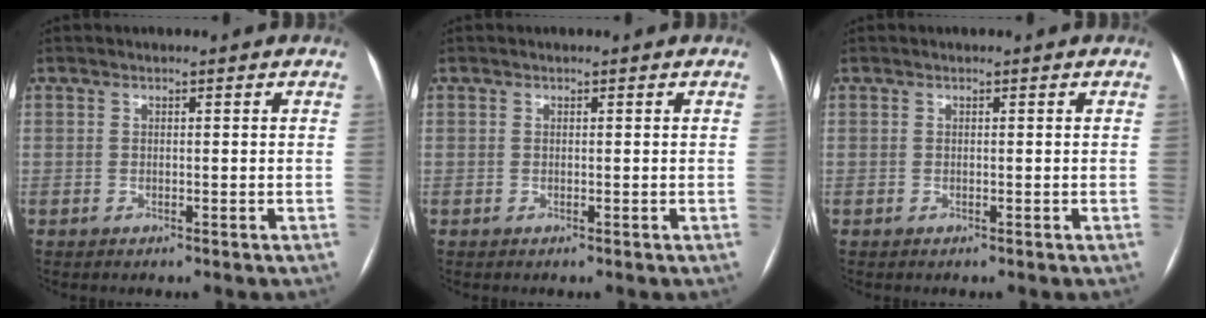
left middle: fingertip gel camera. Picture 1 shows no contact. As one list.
[{"total": 0.0}, {"total": 0.0}]